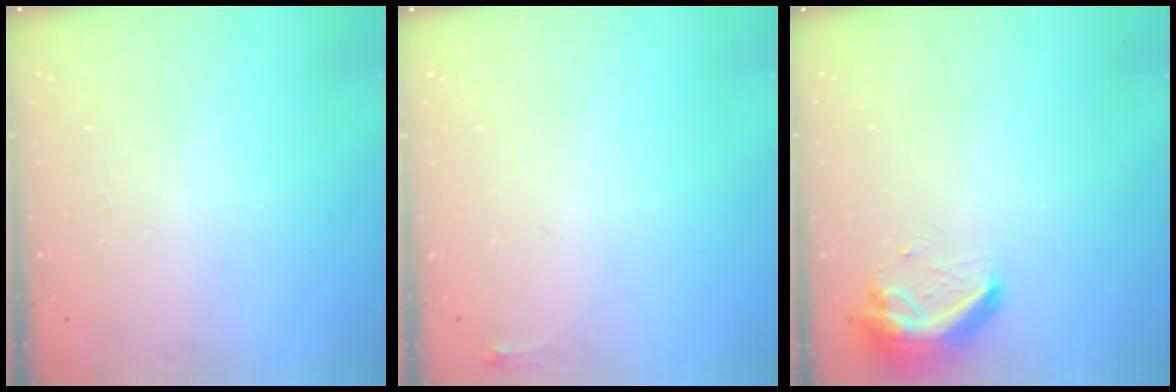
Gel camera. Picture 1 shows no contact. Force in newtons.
{"total": 3.6, "press": 3.6, "slide": 0.5}
{"total": 9.2, "press": 9.1, "slide": 1.1}